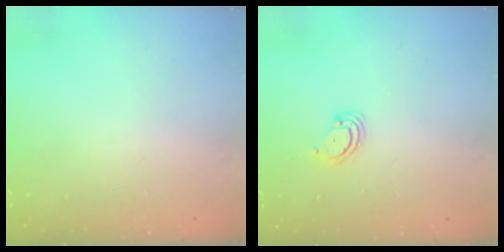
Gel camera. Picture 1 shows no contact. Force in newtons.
{"total": 2.9, "press": 2.9, "slide": 0.3}